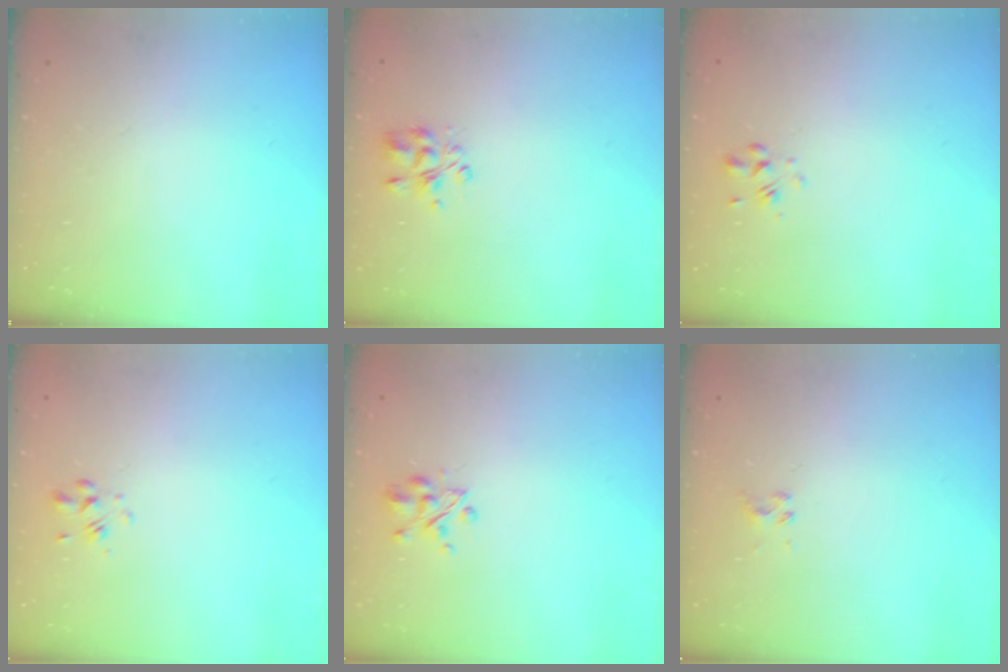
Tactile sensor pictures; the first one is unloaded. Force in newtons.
{"total": 3.8, "press": 3.8, "slide": 0.2}
{"total": 0.9, "press": 0.7, "slide": 0.6}
{"total": 0.9, "press": 0.7, "slide": 0.6}
{"total": 3.2, "press": 3.1, "slide": 0.6}
{"total": 2.3, "press": 2.1, "slide": 1.0}